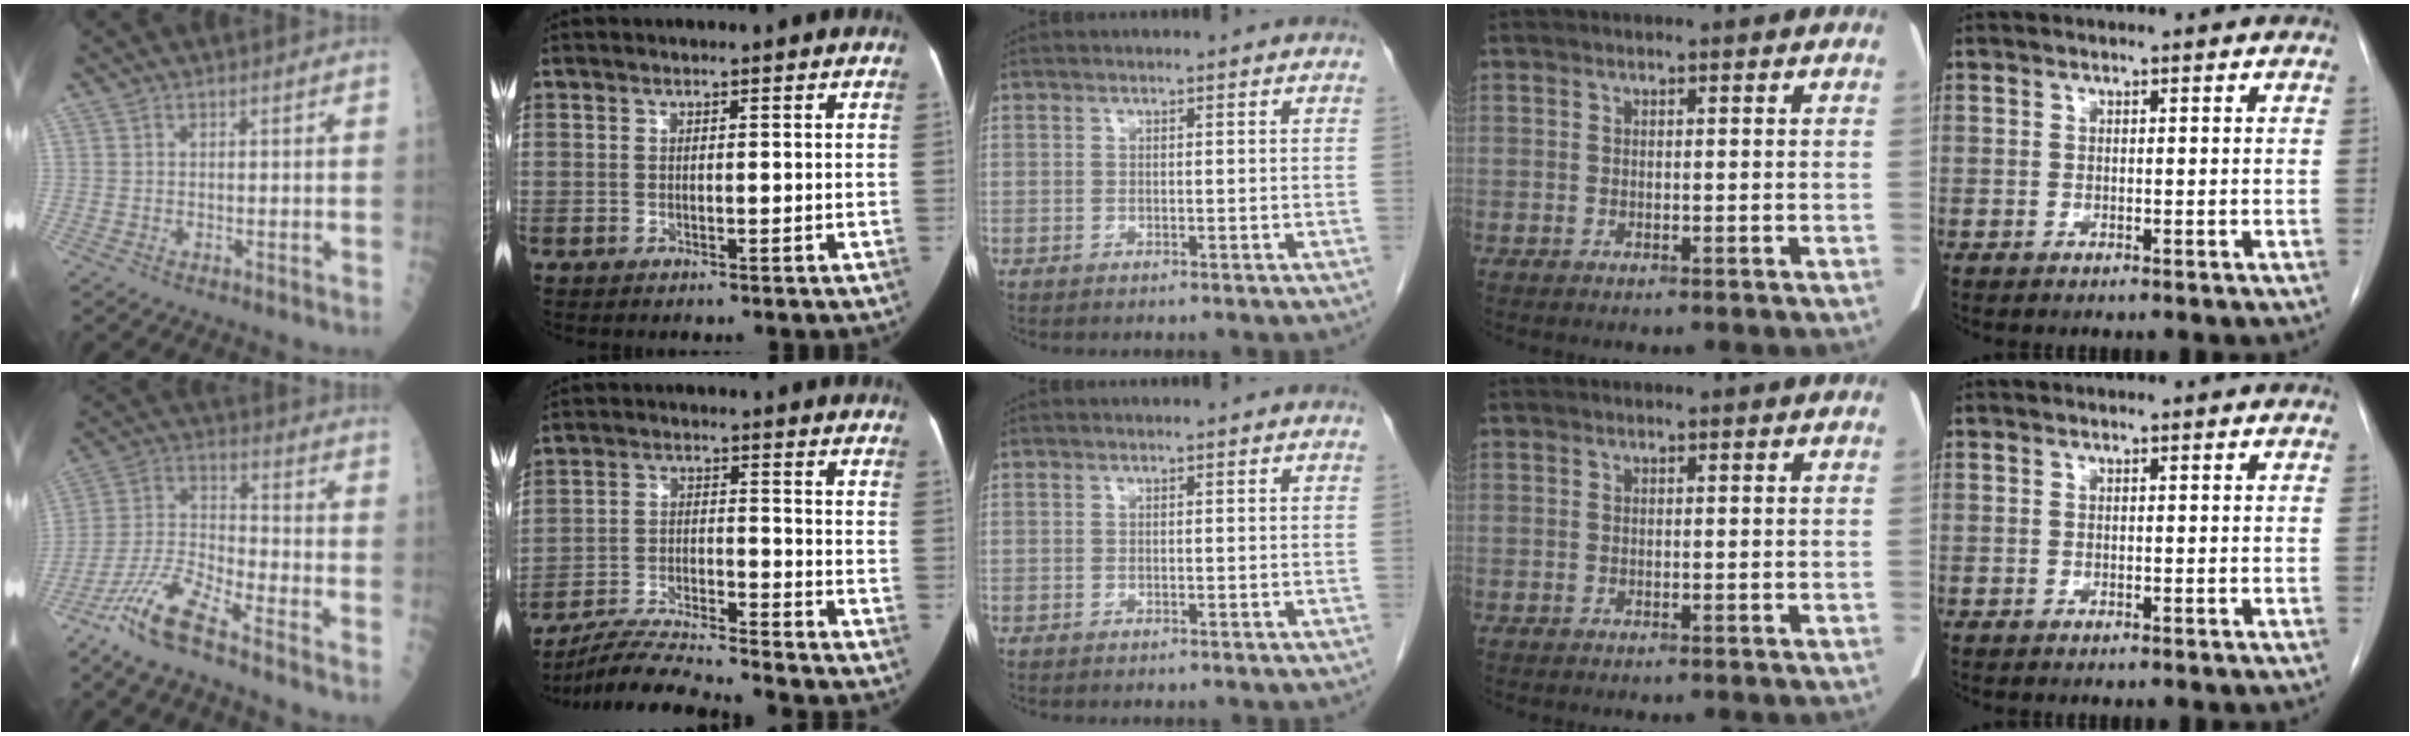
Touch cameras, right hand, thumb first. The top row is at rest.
{"thumb": {"total": 12.1, "force": [-8.5, 1.8, 8.4], "torque": [-0.195, 0.038, -0.172]}, "index": {"total": 10.5, "force": [-10.2, -0.7, 2.3], "torque": [-0.043, 0.004, -0.185]}}